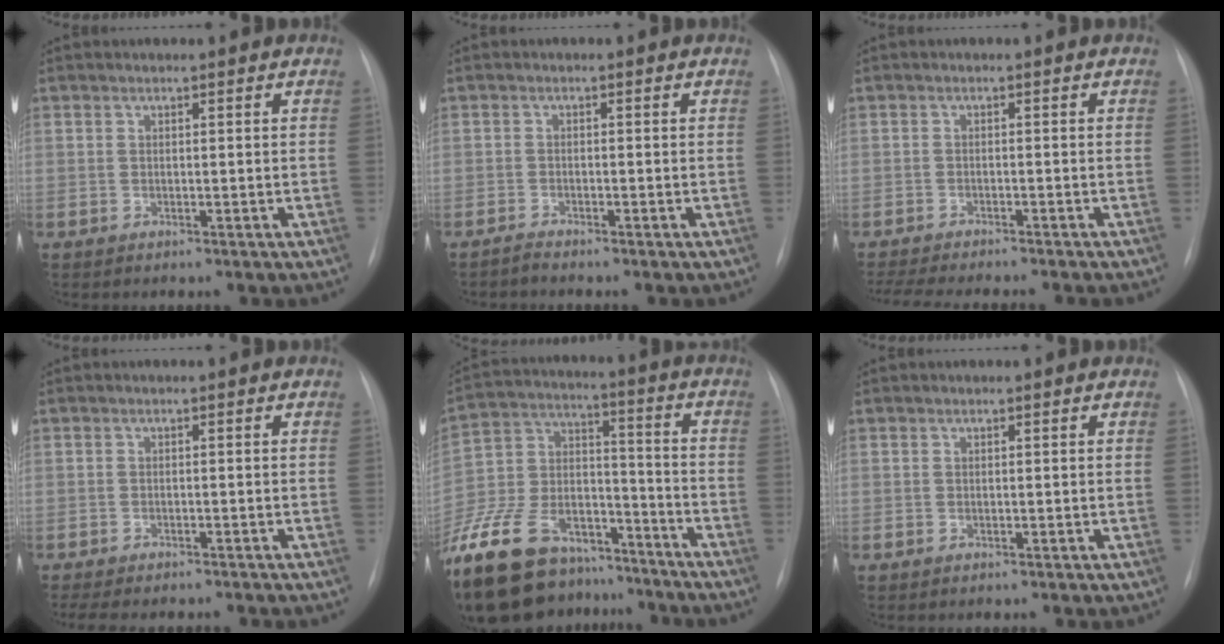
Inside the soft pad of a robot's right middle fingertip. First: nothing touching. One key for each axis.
{"total": 1.1, "fx": -1.0, "fy": -0.2, "fz": -0.1, "tx": -0.001, "ty": -0.006, "tz": -0.020}
{"total": 13.1, "fx": -11.7, "fy": 1.2, "fz": 5.8, "tx": -0.089, "ty": -0.015, "tz": -0.161}
{"total": 9.9, "fx": -8.7, "fy": 2.1, "fz": 4.2, "tx": -0.057, "ty": -0.004, "tz": -0.112}
{"total": 26.5, "fx": -19.8, "fy": 12.9, "fz": 12.1, "tx": -0.319, "ty": -0.002, "tz": -0.331}
{"total": 0.0}